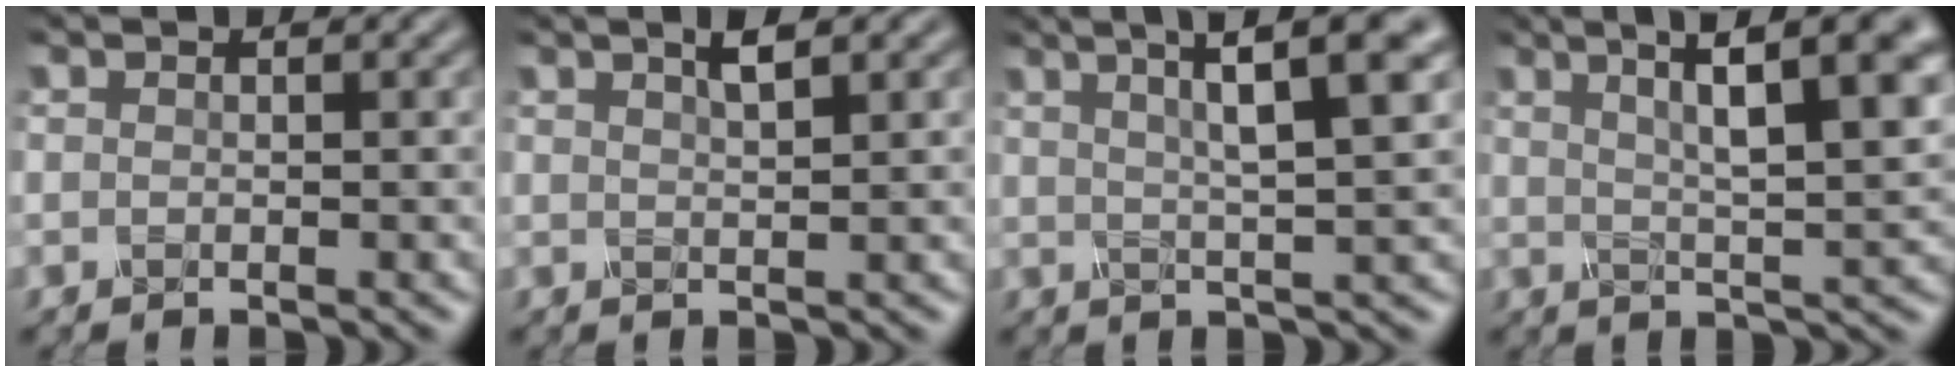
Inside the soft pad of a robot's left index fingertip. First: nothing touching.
{"total": 1.9, "force": [1.0, 0.4, 1.6], "torque": [-0.021, 0.005, 0.016]}
{"total": 8.0, "force": [3.7, 1.5, 6.9], "torque": [-0.089, 0.024, 0.054]}
{"total": 9.5, "force": [4.2, 2.2, 8.3], "torque": [-0.113, 0.024, 0.066]}